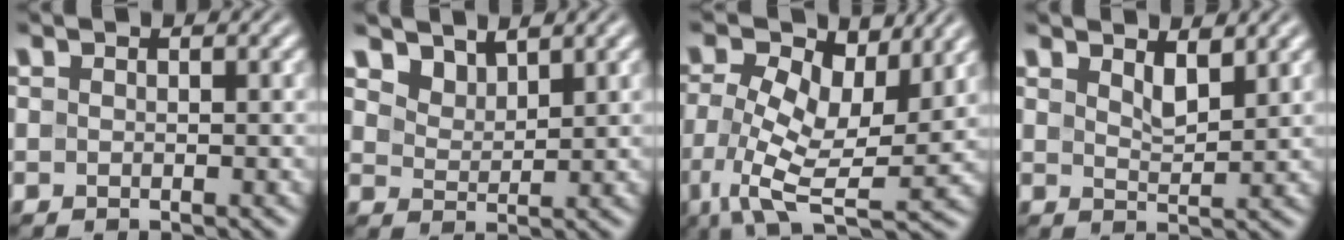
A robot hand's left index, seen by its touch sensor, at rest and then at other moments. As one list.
[{"total": 2.8, "force": [2.4, 1.2, 0.9], "torque": [-0.032, -0.015, 0.060]}, {"total": 9.2, "force": [1.5, 5.0, 7.6], "torque": [-0.156, -0.004, 0.026]}, {"total": 2.2, "force": [1.4, 0.7, 1.5], "torque": [-0.032, -0.006, 0.029]}]